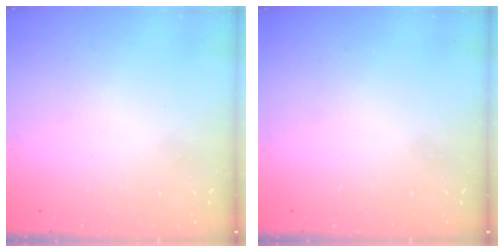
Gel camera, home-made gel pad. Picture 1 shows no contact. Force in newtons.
{"total": 0.0}